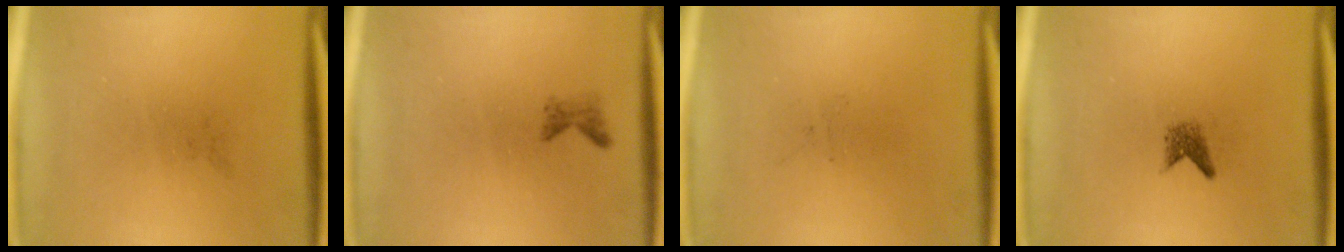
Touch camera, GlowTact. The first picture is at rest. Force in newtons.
{"total": 0.9}
{"total": 0.0}
{"total": 1.5}